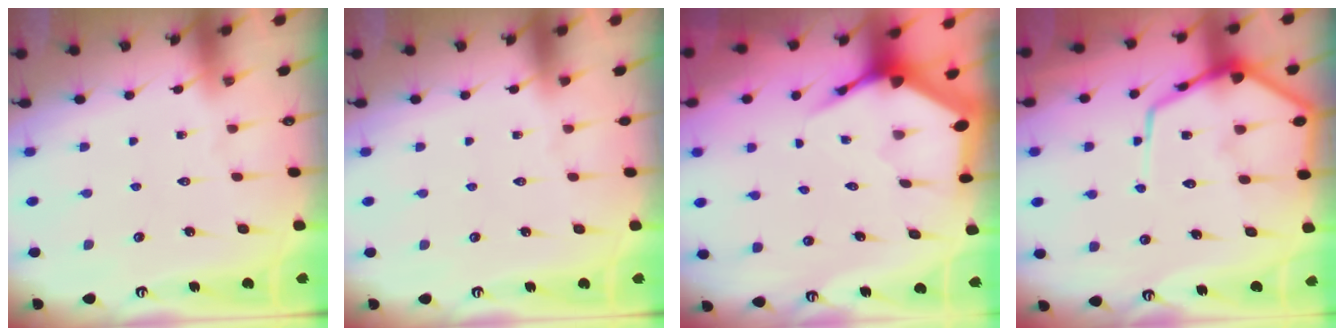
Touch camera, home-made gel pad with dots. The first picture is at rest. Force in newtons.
{"total": 0.0}
{"total": 5.1, "press": 5.1, "slide": 0.6}
{"total": 13.6, "press": 13.5, "slide": 1.1}